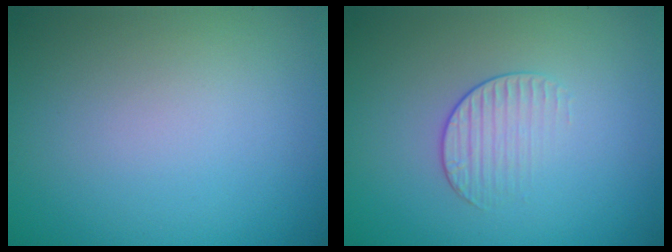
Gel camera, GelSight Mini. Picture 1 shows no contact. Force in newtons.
{"total": 1.7, "press": 1.0, "slide": 1.4}